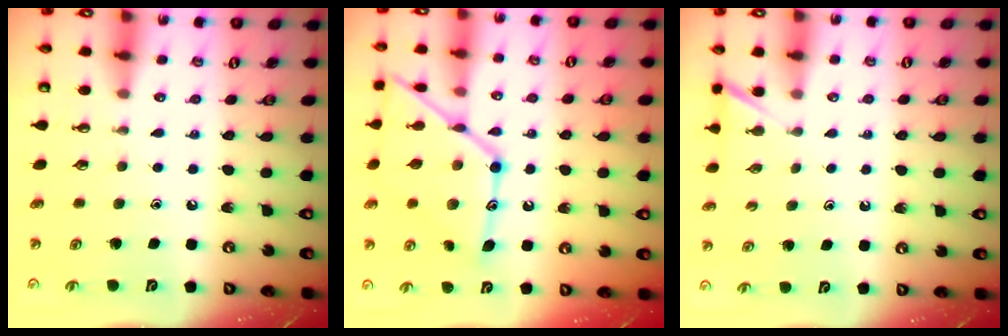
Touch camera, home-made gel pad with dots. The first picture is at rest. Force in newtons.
{"total": 19.2, "press": 19.2, "slide": 1.5}
{"total": 2.4, "press": 2.4, "slide": 0.2}